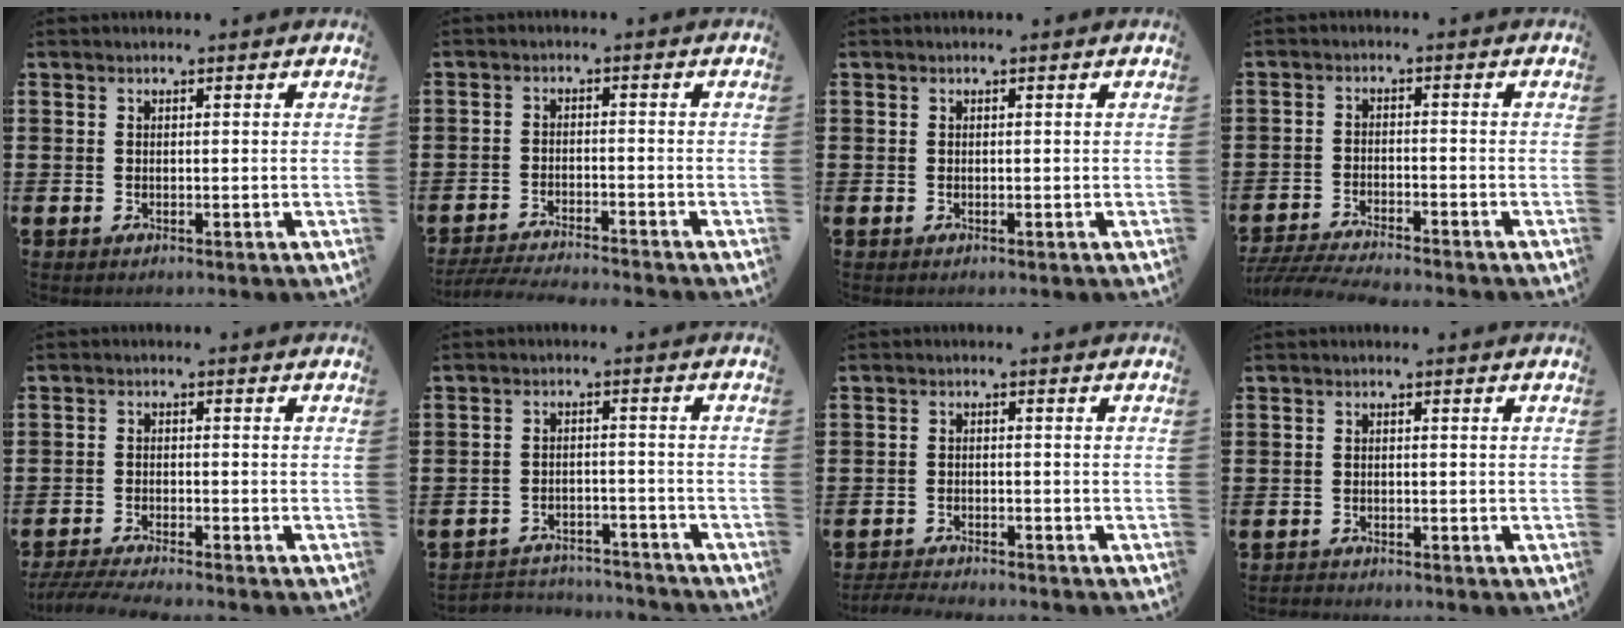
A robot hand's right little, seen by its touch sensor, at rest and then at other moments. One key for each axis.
{"total": 3.1, "fx": -3.0, "fy": -0.2, "fz": 0.7, "tx": -0.011, "ty": -0.001, "tz": -0.060}
{"total": 0.0}
{"total": 3.8, "fx": -3.7, "fy": -0.1, "fz": 1.0, "tx": -0.022, "ty": -0.007, "tz": -0.074}
{"total": 2.8, "fx": -2.5, "fy": -0.1, "fz": 1.2, "tx": -0.018, "ty": -0.002, "tz": -0.047}
{"total": 3.2, "fx": -3.1, "fy": 0.6, "fz": 0.0, "tx": -0.007, "ty": 0.004, "tz": -0.068}
{"total": 2.0, "fx": -2.0, "fy": 0.0, "fz": 0.1, "tx": -0.004, "ty": 0.002, "tz": -0.043}
{"total": 0.8, "fx": -0.8, "fy": 0.1, "fz": -0.1, "tx": -0.001, "ty": 0.000, "tz": -0.017}